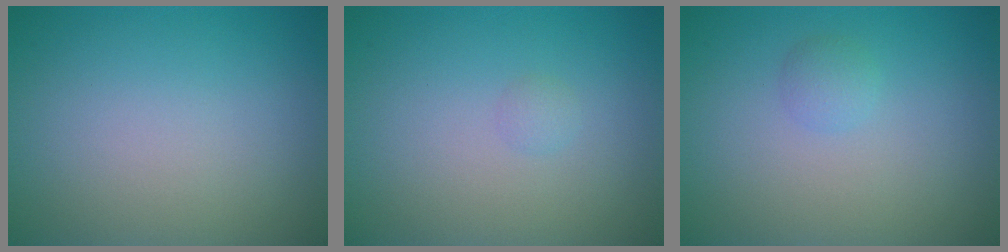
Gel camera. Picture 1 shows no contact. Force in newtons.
{"total": 0.6, "press": 0.6, "slide": 0.1}
{"total": 1.1, "press": 1.1, "slide": 0.1}